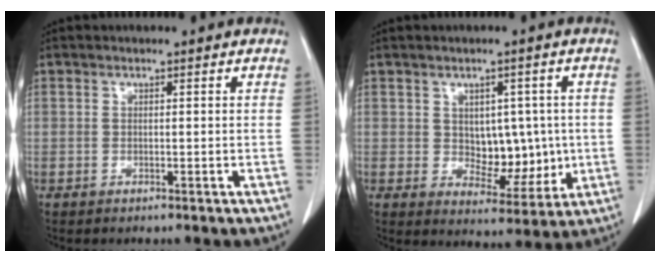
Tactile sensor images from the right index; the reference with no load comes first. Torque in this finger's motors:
{"motor_torque": [0.18, -0.01, 0.12, 0.02]}